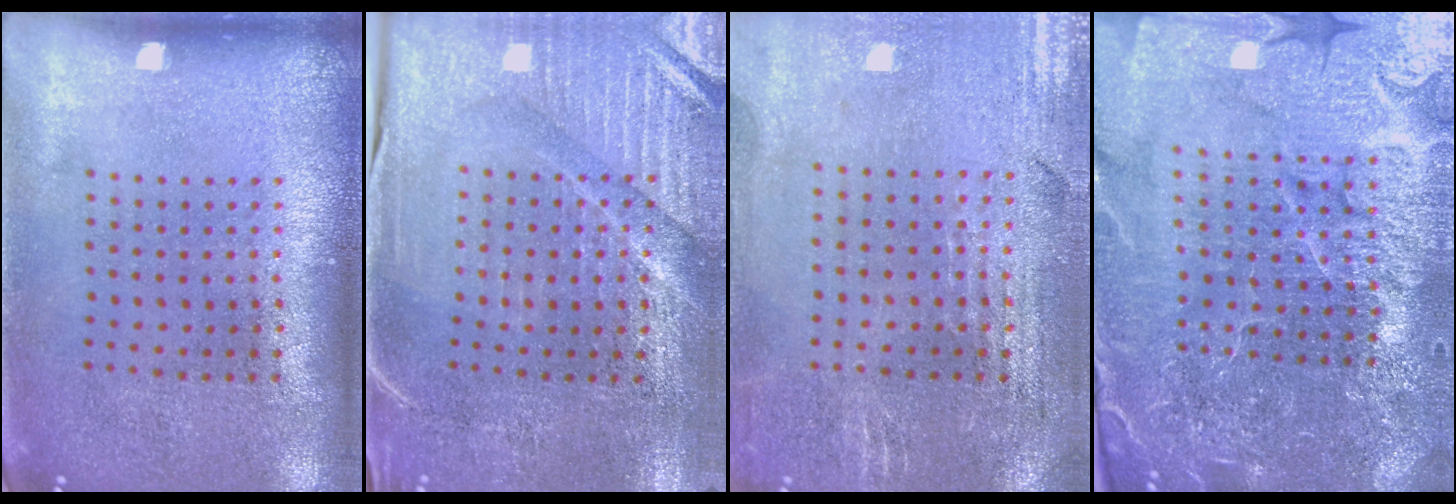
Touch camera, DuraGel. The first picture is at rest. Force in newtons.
{"total": 3.8, "press": 3.8, "slide": 0.7}
{"total": 1.1, "press": 1.1, "slide": 0.3}
{"total": 5.8, "press": 5.2, "slide": 2.5}